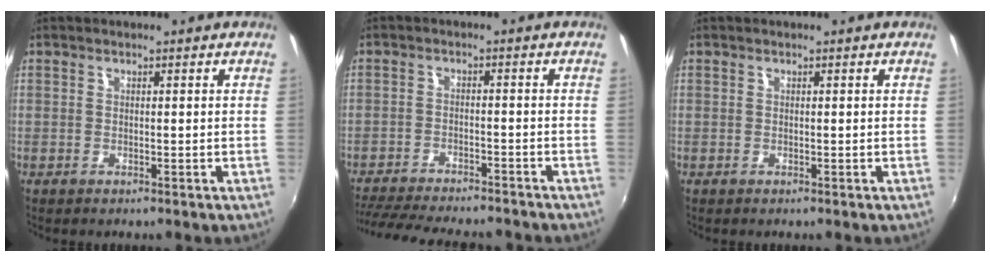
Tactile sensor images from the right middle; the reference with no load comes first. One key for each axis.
{"total": 16.2, "fx": -14.3, "fy": 3.3, "fz": 7.0, "tx": -0.150, "ty": -0.025, "tz": -0.213}
{"total": 0.0}